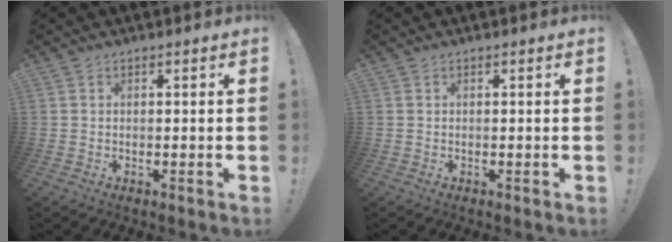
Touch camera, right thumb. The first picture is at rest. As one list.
[{"total": 0.0}]